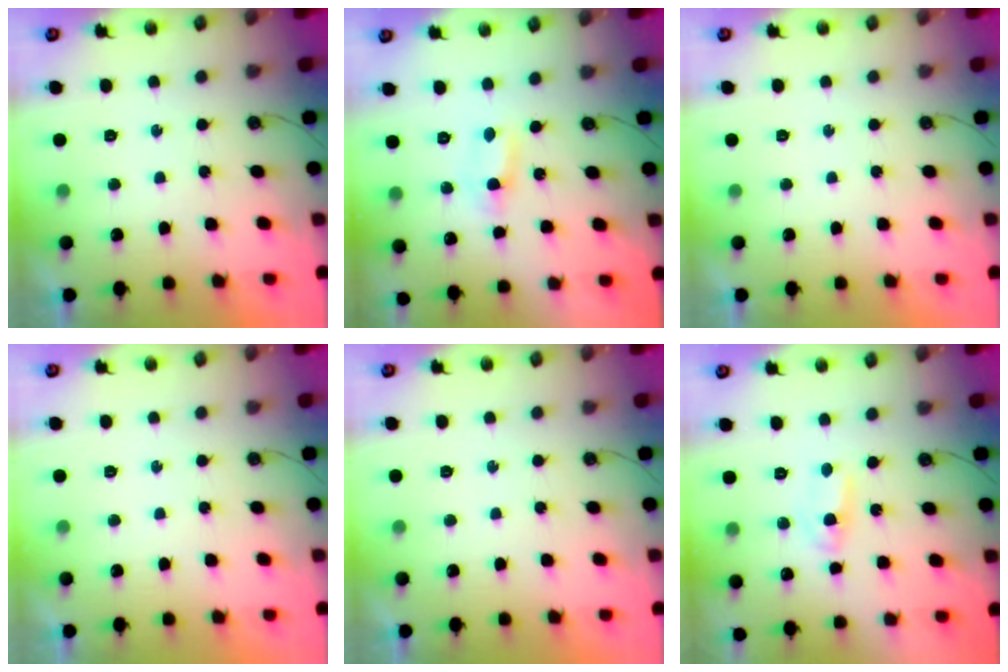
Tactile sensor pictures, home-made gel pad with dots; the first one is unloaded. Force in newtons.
{"total": 1.1, "press": 0.8, "slide": 0.6}
{"total": 0.0}
{"total": 0.0}
{"total": 0.0}
{"total": 1.9, "press": 1.9, "slide": 0.2}